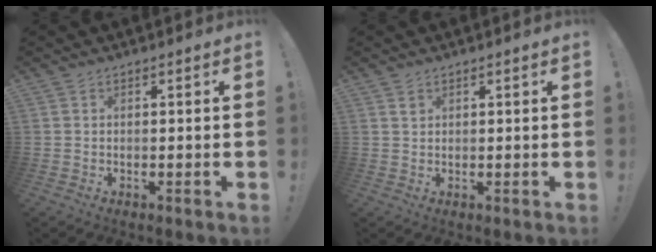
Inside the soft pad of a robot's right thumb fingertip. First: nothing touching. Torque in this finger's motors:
{"motor_torque": [0.56, -0.02, 0.02, -0.22, 0.04]}